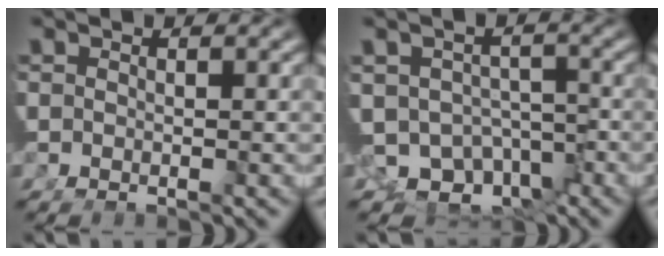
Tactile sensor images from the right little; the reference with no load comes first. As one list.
[{"total": 13.4, "force": [-5.6, 11.0, 5.1], "torque": [-0.113, -0.063, -0.081]}]